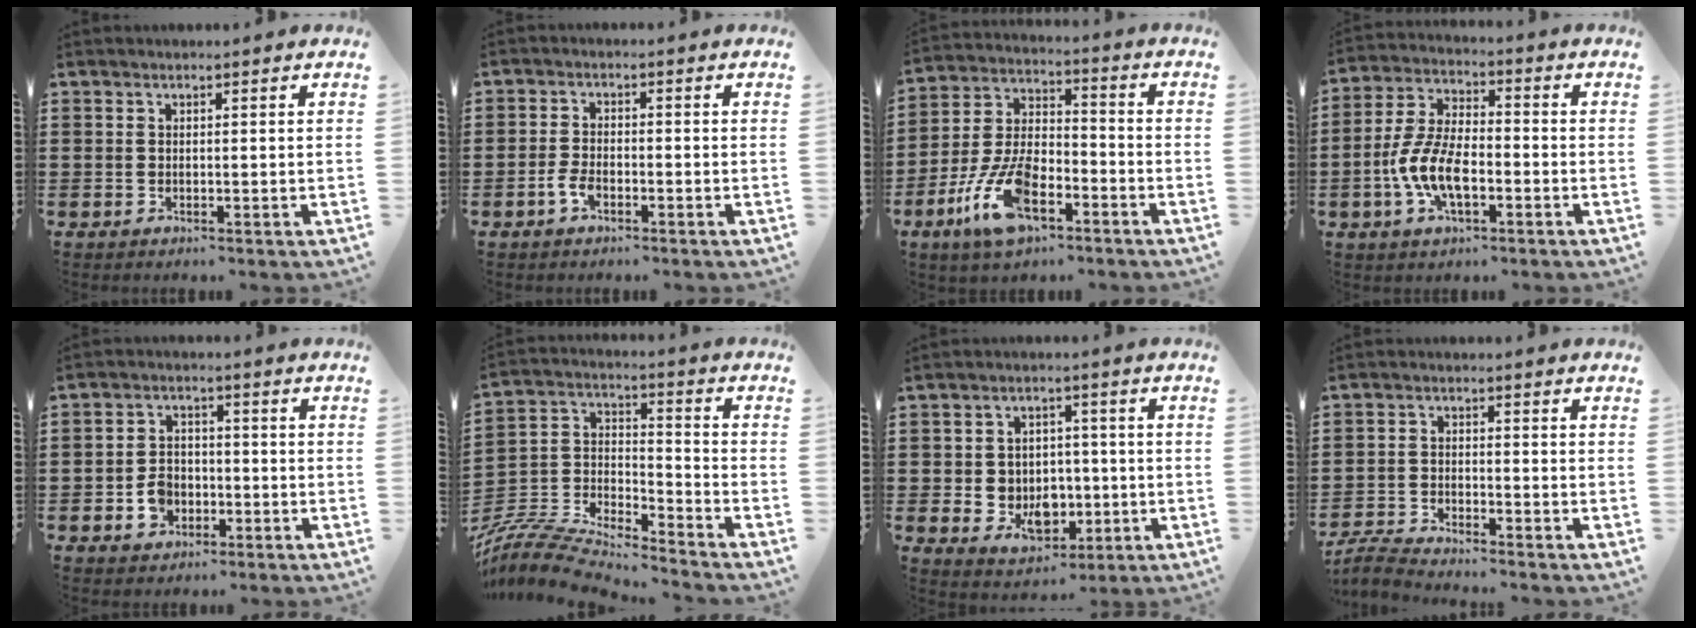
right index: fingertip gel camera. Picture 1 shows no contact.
{"total": 2.8, "force": [-1.5, 1.4, 1.9], "torque": [-0.049, -0.003, -0.032]}
{"total": 11.9, "force": [-5.9, 5.3, 8.8], "torque": [-0.207, -0.001, -0.113]}
{"total": 8.7, "force": [-2.8, 4.1, 7.1], "torque": [-0.169, -0.002, -0.060]}
{"total": 4.5, "force": [-1.8, 3.5, 2.2], "torque": [-0.053, 0.004, -0.035]}
{"total": 8.3, "force": [-7.9, 1.5, 2.1], "torque": [-0.052, 0.001, -0.161]}
{"total": 5.7, "force": [-0.2, 5.3, 2.2], "torque": [-0.044, 0.002, 0.001]}
{"total": 3.6, "force": [-3.6, 0.1, 0.6], "torque": [-0.028, -0.002, -0.079]}